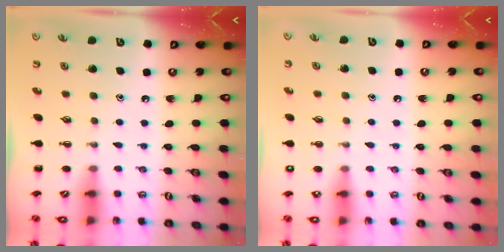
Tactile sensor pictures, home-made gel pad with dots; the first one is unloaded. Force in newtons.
{"total": 1.8, "press": 1.8, "slide": 0.3}